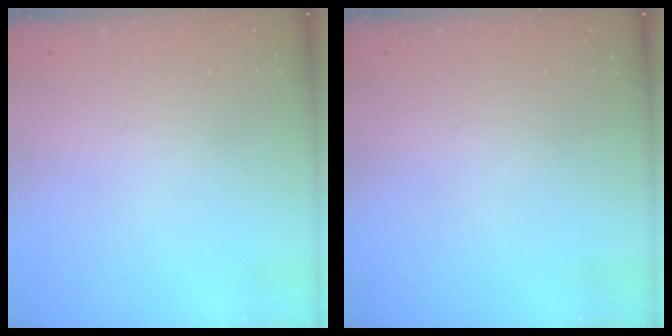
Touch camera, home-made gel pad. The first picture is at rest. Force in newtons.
{"total": 0.0}